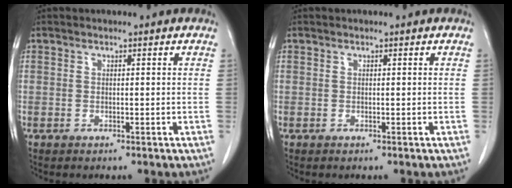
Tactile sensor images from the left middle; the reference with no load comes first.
{"total": 0.0}